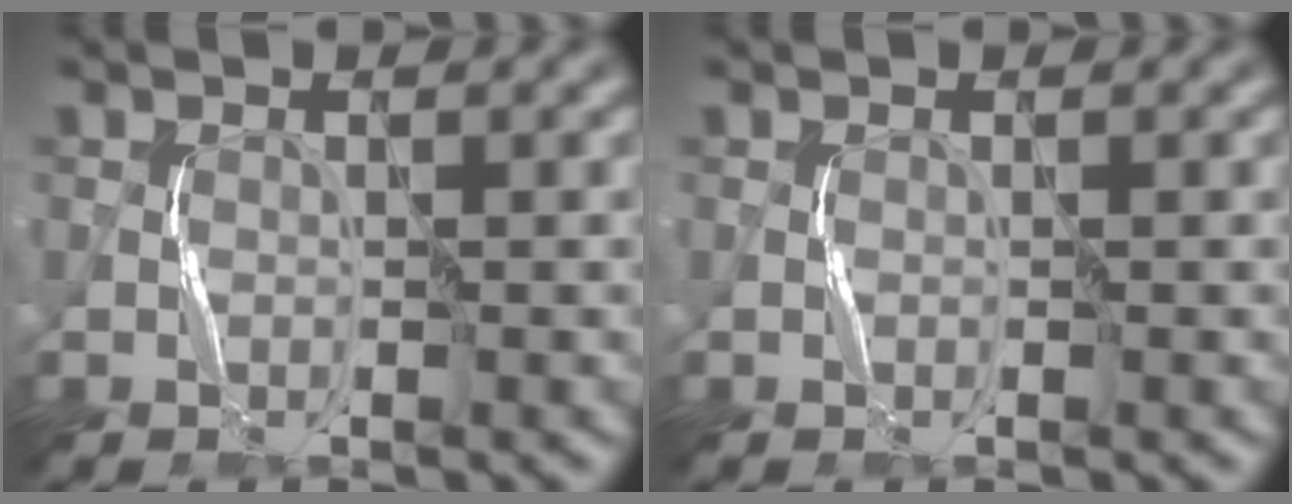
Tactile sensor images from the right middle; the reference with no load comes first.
{"total": 0.0}